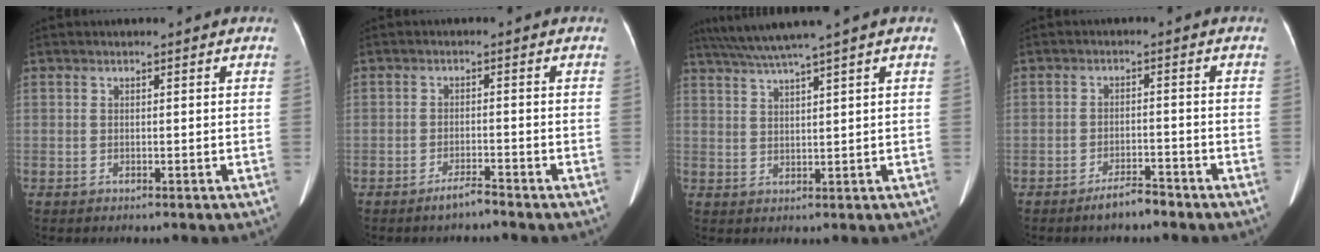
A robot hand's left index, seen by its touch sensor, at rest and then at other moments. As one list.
[{"total": 2.4, "force": [-2.2, -0.1, 1.0], "torque": [-0.022, -0.004, -0.041]}, {"total": 6.3, "force": [4.9, -1.7, 3.5], "torque": [-0.064, 0.017, 0.092]}, {"total": 3.6, "force": [-3.2, 0.7, 1.7], "torque": [-0.035, -0.003, -0.055]}]